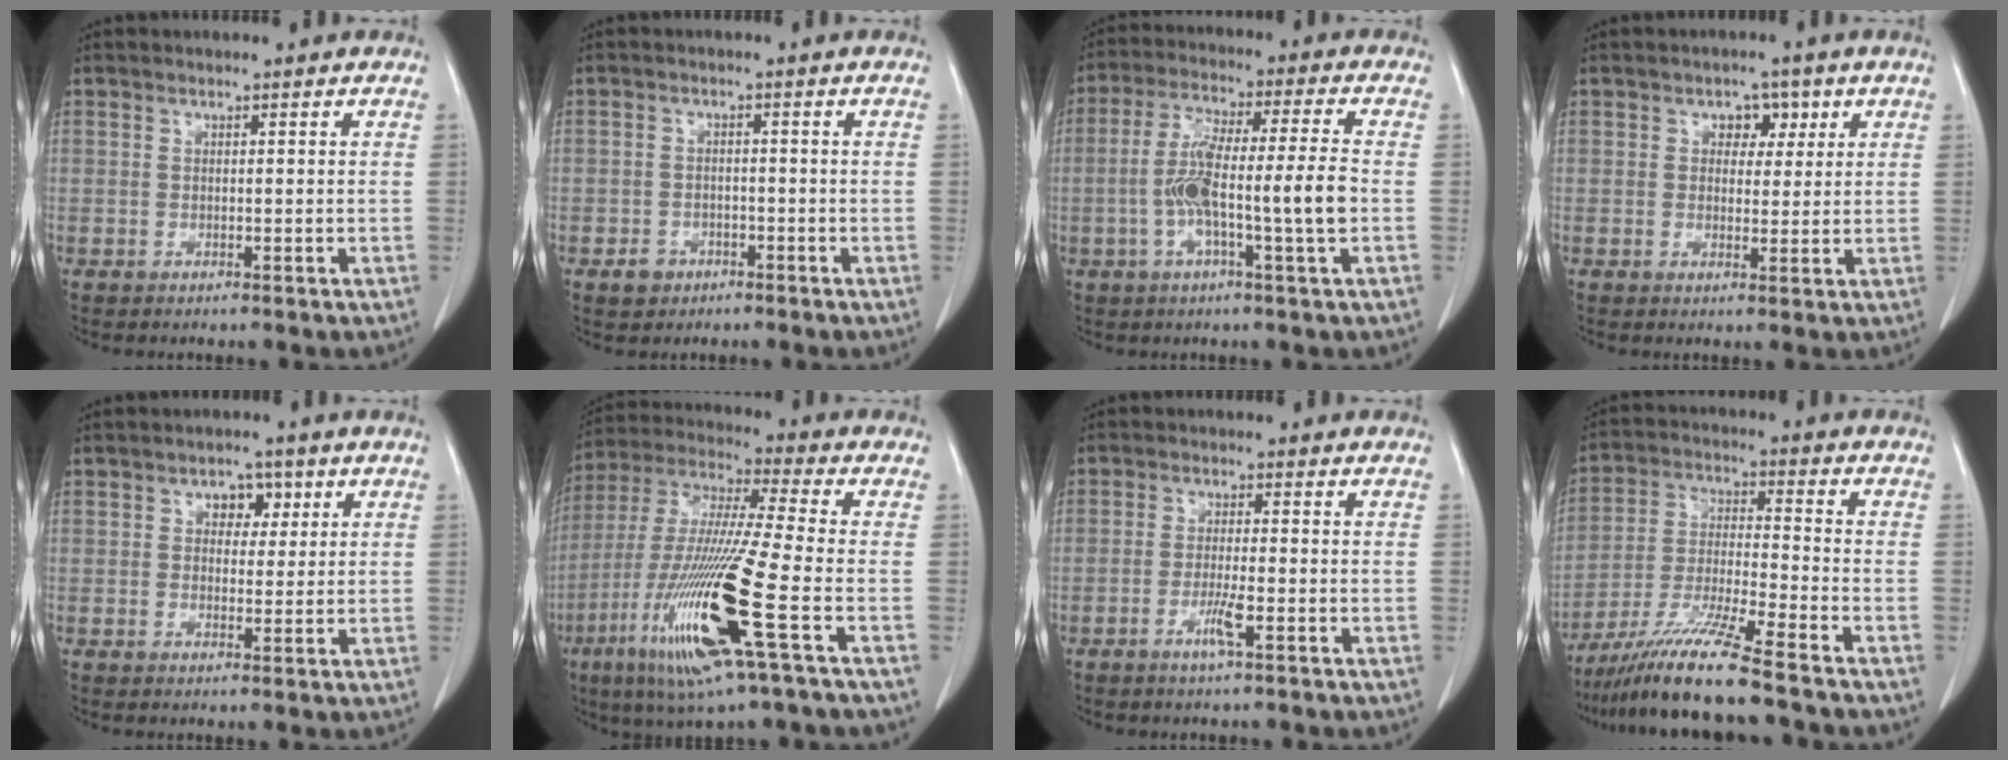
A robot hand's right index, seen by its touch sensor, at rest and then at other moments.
{"total": 2.8, "force": [-1.7, 2.2, 0.7], "torque": [-0.010, 0.007, -0.022]}
{"total": 11.6, "force": [-2.1, 0.2, 11.4], "torque": [-0.217, 0.011, -0.045]}
{"total": 3.7, "force": [1.5, 2.7, 2.1], "torque": [-0.020, 0.009, 0.020]}
{"total": 3.7, "force": [1.5, 2.6, 2.3], "torque": [-0.026, 0.009, 0.020]}
{"total": 19.6, "force": [-7.2, 0.0, 18.2], "torque": [-0.397, -0.036, -0.142]}
{"total": 3.5, "force": [-1.6, -0.1, 3.1], "torque": [-0.062, -0.006, -0.033]}
{"total": 12.6, "force": [-9.8, -1.2, 7.9], "torque": [-0.153, -0.029, -0.181]}